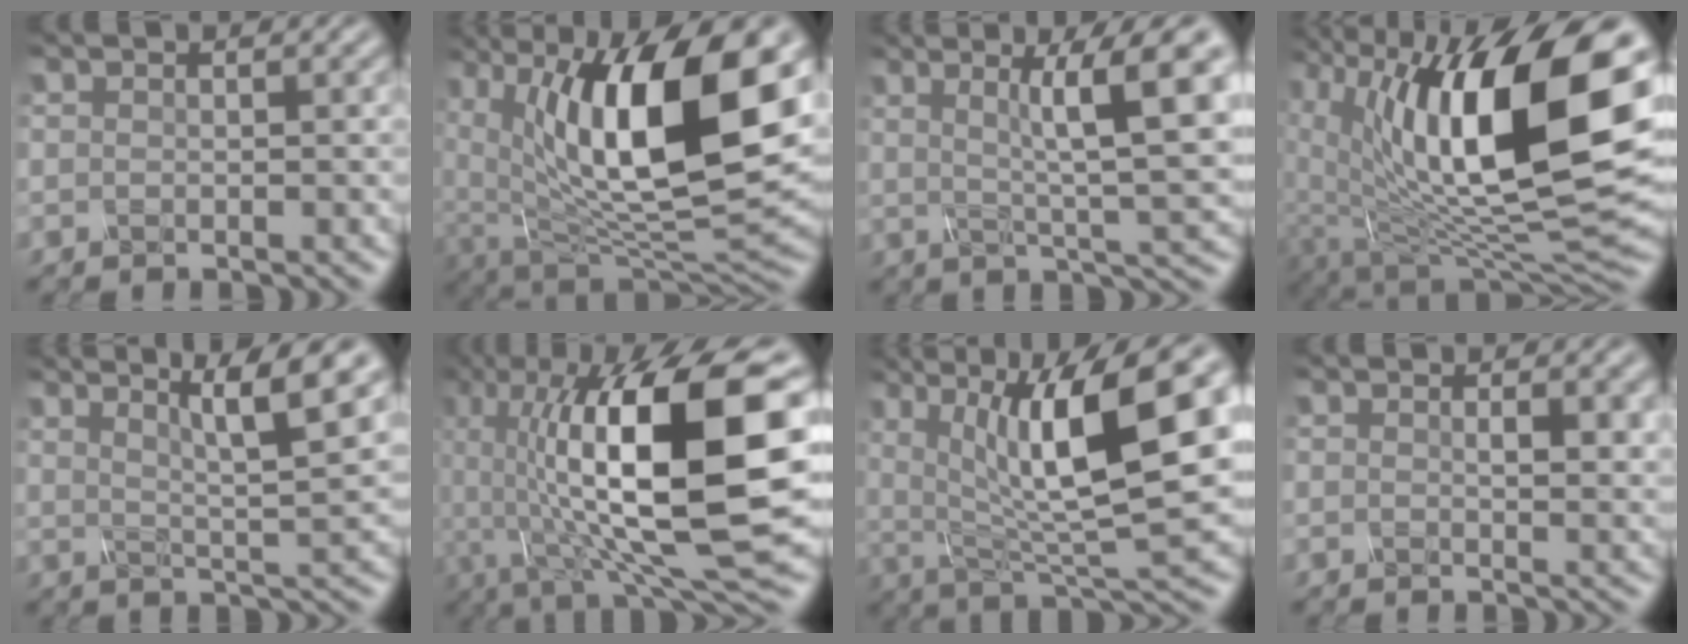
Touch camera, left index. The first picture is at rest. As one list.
[{"total": 15.6, "force": [4.2, 7.2, 13.2], "torque": [-0.222, -0.004, 0.070]}, {"total": 9.3, "force": [2.6, 1.5, 8.7], "torque": [-0.128, 0.011, 0.046]}, {"total": 17.6, "force": [3.7, 9.0, 14.7], "torque": [-0.238, -0.009, 0.067]}, {"total": 7.4, "force": [4.0, 1.2, 6.1], "torque": [-0.079, 0.010, 0.058]}, {"total": 16.1, "force": [0.1, 5.4, 15.2], "torque": [-0.254, 0.005, -0.006]}, {"total": 13.3, "force": [3.4, 3.8, 12.3], "torque": [-0.198, 0.005, 0.059]}, {"total": 2.4, "force": [0.7, 0.8, 2.1], "torque": [-0.034, -0.004, 0.016]}]